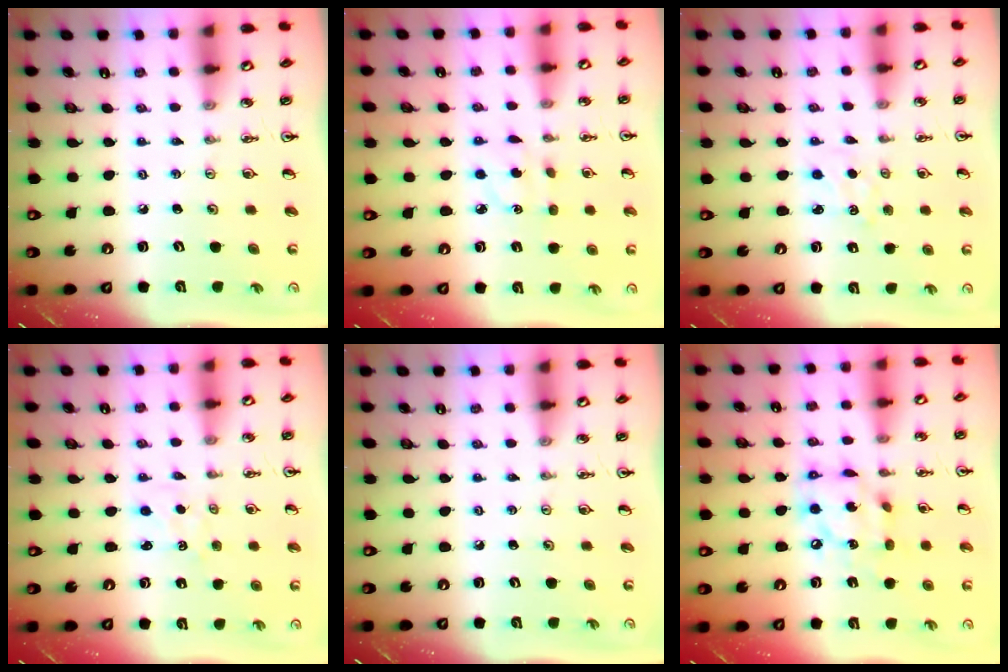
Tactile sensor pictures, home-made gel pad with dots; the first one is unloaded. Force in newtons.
{"total": 3.9, "press": 3.9, "slide": 0.6}
{"total": 2.5, "press": 2.5, "slide": 0.4}
{"total": 1.2, "press": 1.1, "slide": 0.2}
{"total": 0.0}
{"total": 14.1, "press": 14.0, "slide": 1.2}